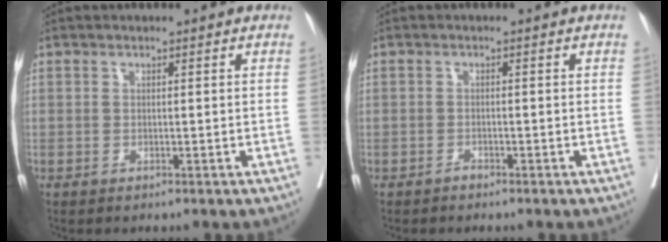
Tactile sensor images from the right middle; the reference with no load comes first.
{"total": 0.6, "force": [-0.6, 0.1, 0.1], "torque": [-0.003, 0.000, -0.012]}